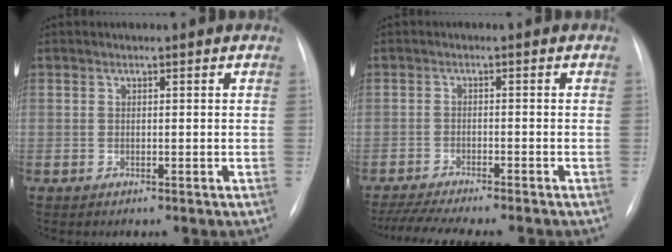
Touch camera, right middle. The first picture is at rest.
{"total": 11.2, "force": [-9.8, 0.8, 5.4], "torque": [-0.075, -0.009, -0.146]}